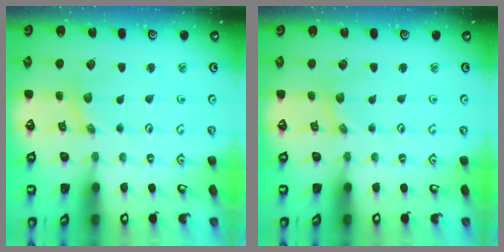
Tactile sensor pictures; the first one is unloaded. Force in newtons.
{"total": 0.0}